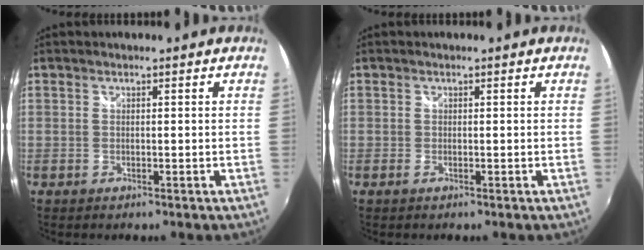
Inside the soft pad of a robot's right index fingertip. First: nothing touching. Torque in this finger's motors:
{"motor_torque": [0.02, 0.02, 0.10, 0.01]}